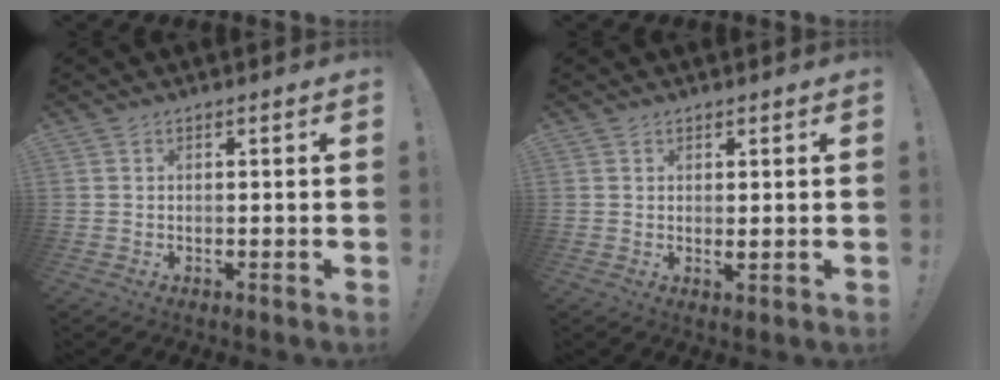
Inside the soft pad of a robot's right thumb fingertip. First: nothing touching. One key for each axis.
{"total": 1.0, "fx": 0.7, "fy": 0.4, "fz": 0.6, "tx": -0.009, "ty": -0.006, "tz": 0.013}